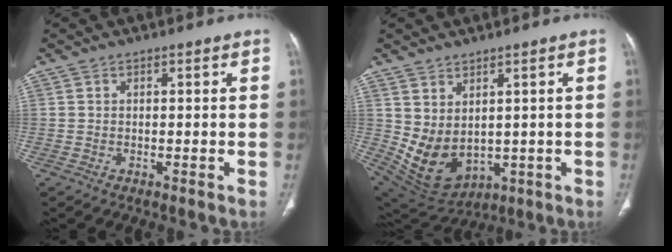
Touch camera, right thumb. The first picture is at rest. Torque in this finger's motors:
{"motor_torque": [-0.71, 1.02, 0.07, 0.11, 0.31]}